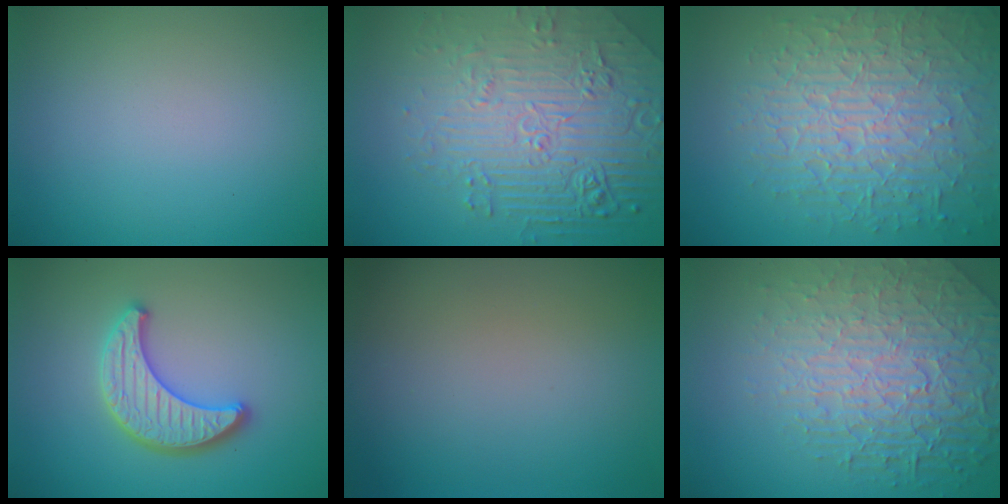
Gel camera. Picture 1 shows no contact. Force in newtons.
{"total": 9.0, "press": 6.1, "slide": 6.5}
{"total": 8.6, "press": 6.1, "slide": 6.1}
{"total": 3.8, "press": 3.7, "slide": 0.9}
{"total": 0.0}
{"total": 8.3, "press": 6.0, "slide": 5.7}